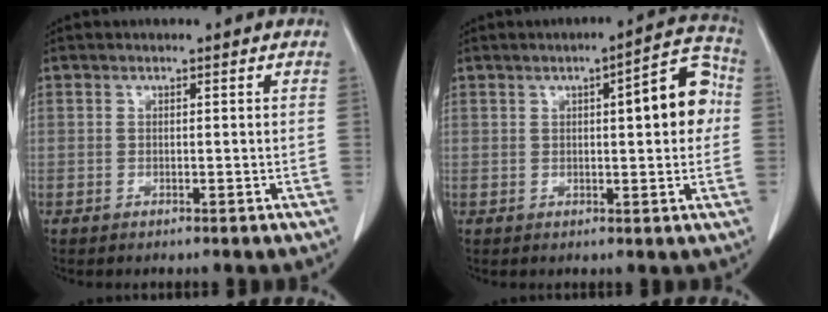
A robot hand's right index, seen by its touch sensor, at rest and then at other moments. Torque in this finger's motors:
{"motor_torque": [0.78, 0.08, 0.16, 0.03]}